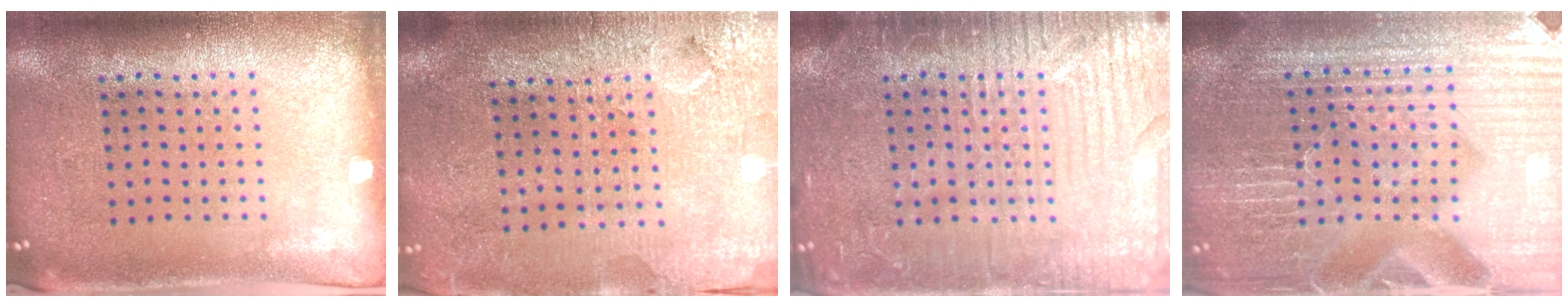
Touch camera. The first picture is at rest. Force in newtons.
{"total": 3.8, "press": 3.4, "slide": 1.6}
{"total": 4.1, "press": 4.1, "slide": 0.5}
{"total": 6.3, "press": 5.6, "slide": 2.9}